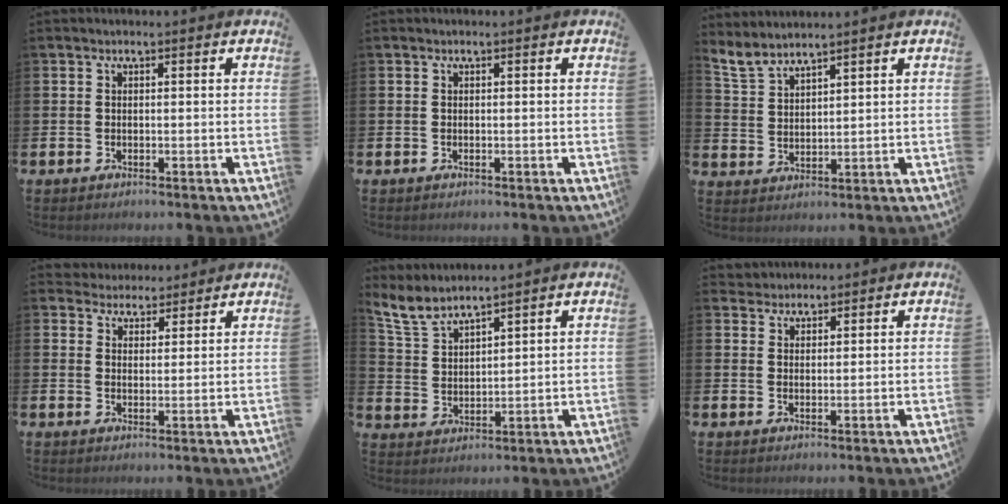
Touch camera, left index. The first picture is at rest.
{"total": 0.0}
{"total": 4.2, "force": [4.1, 0.4, 0.7], "torque": [-0.032, -0.019, 0.075]}
{"total": 3.9, "force": [3.7, 1.2, -0.4], "torque": [-0.006, -0.020, 0.067]}
{"total": 5.3, "force": [5.1, 0.6, 1.3], "torque": [-0.050, -0.023, 0.092]}
{"total": 2.6, "force": [2.5, 0.8, -0.5], "torque": [0.002, -0.003, 0.047]}